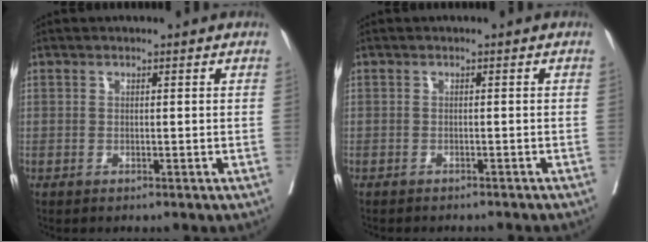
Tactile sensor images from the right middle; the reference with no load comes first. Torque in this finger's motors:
{"motor_torque": [0.99, -1.15, 0.37, 0.14]}